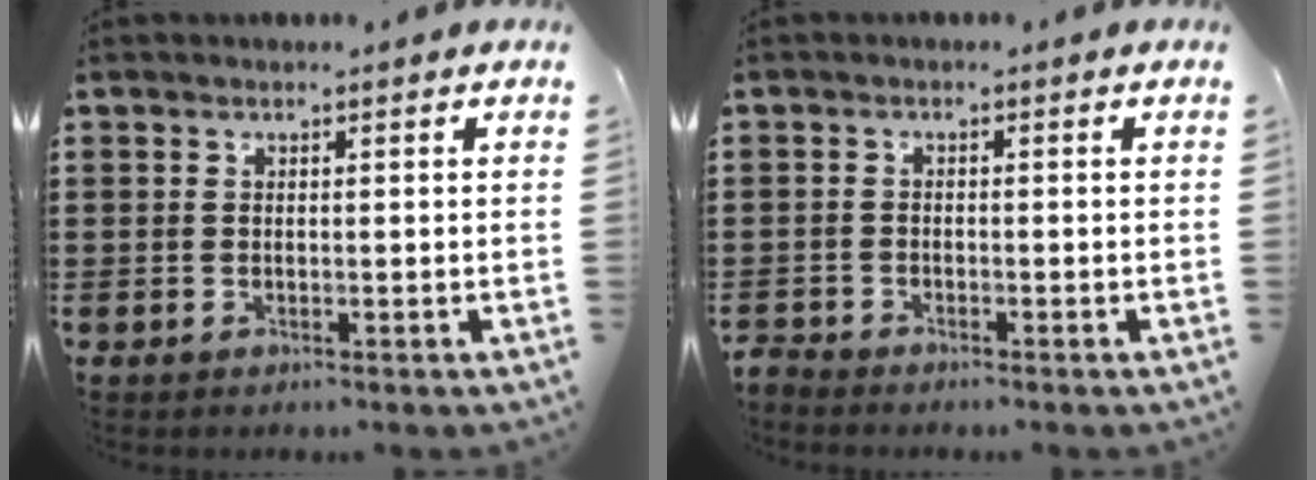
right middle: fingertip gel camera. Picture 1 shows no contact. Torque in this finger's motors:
{"motor_torque": [0.74, -0.26, 0.00, 0.03]}